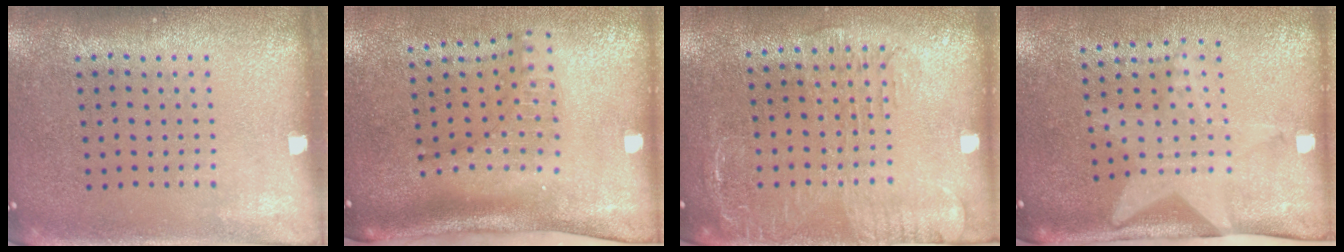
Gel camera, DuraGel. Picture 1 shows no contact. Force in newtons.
{"total": 1.9, "press": 1.4, "slide": 1.3}
{"total": 1.9, "press": 1.6, "slide": 1.1}
{"total": 2.0, "press": 1.5, "slide": 1.3}